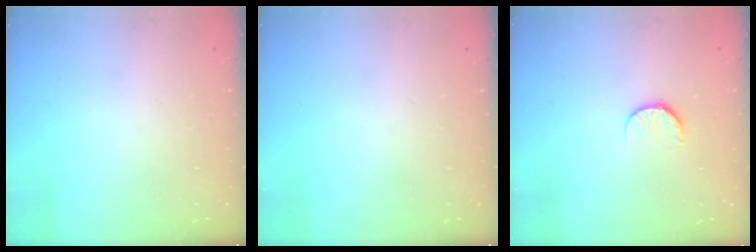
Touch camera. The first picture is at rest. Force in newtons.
{"total": 0.0}
{"total": 7.7, "press": 7.6, "slide": 0.7}